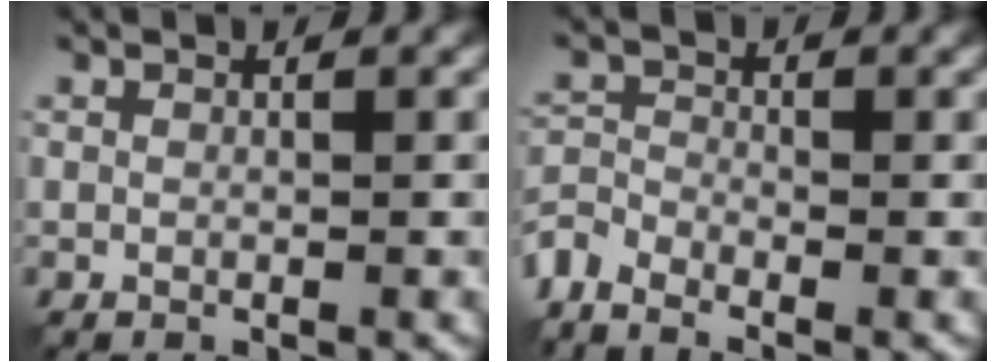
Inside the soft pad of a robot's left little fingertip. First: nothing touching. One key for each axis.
{"total": 3.2, "fx": -2.6, "fy": 1.2, "fz": 1.3, "tx": -0.031, "ty": -0.008, "tz": -0.068}